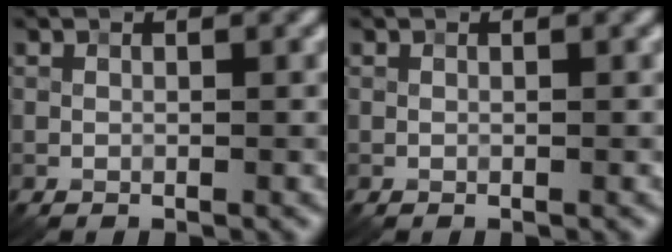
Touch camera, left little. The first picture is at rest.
{"total": 0.0}